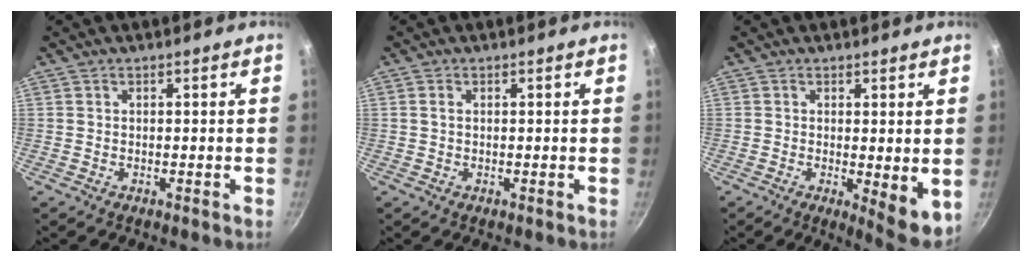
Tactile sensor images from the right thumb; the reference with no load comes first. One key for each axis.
{"total": 1.0, "fx": 0.2, "fy": 0.7, "fz": 0.7, "tx": -0.014, "ty": 0.003, "tz": 0.002}
{"total": 6.7, "fx": 0.0, "fy": 2.1, "fz": 6.3, "tx": -0.081, "ty": -0.020, "tz": 0.003}